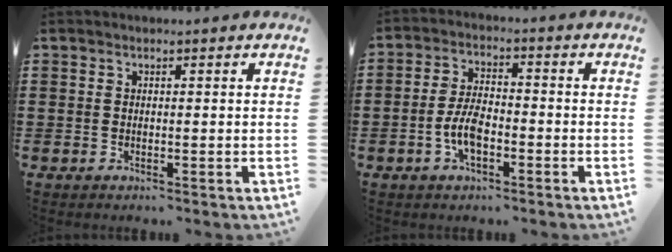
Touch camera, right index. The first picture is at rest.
{"total": 5.8, "force": [-1.9, 2.8, 4.7], "torque": [-0.115, -0.001, -0.044]}